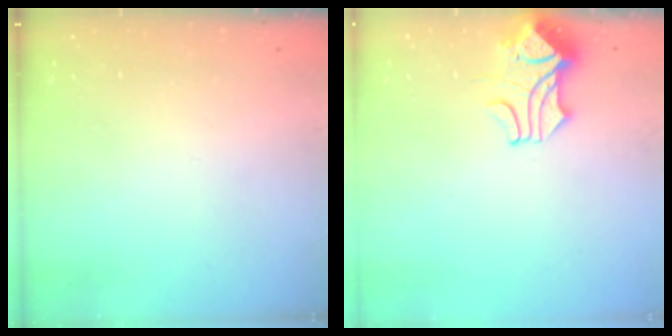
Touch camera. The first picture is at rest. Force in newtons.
{"total": 1.8, "press": 1.3, "slide": 1.1}